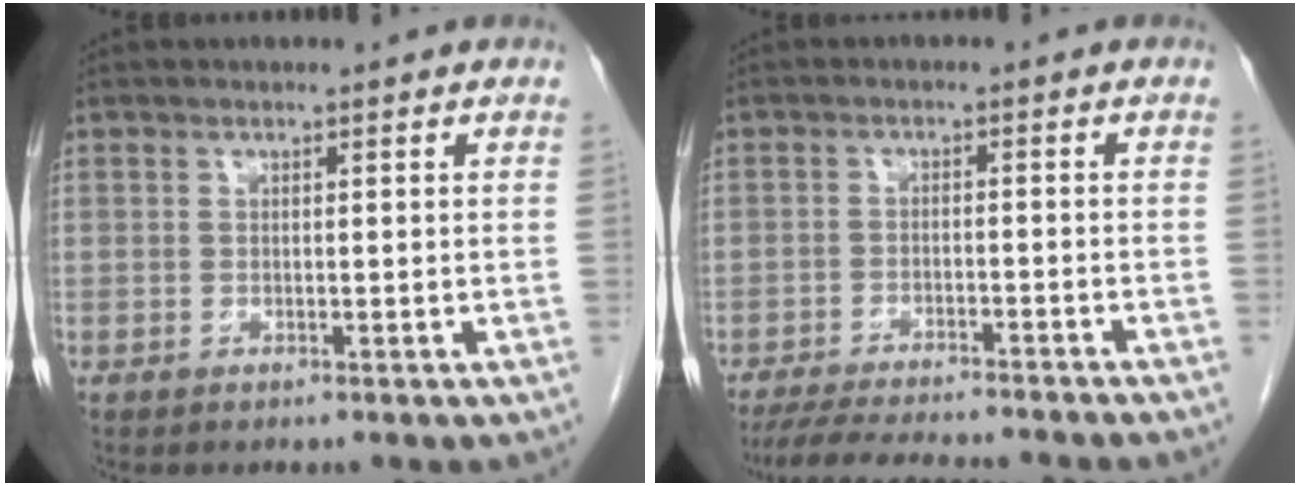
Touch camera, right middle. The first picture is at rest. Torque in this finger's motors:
{"motor_torque": [1.14, -1.00, 0.18, 0.08]}